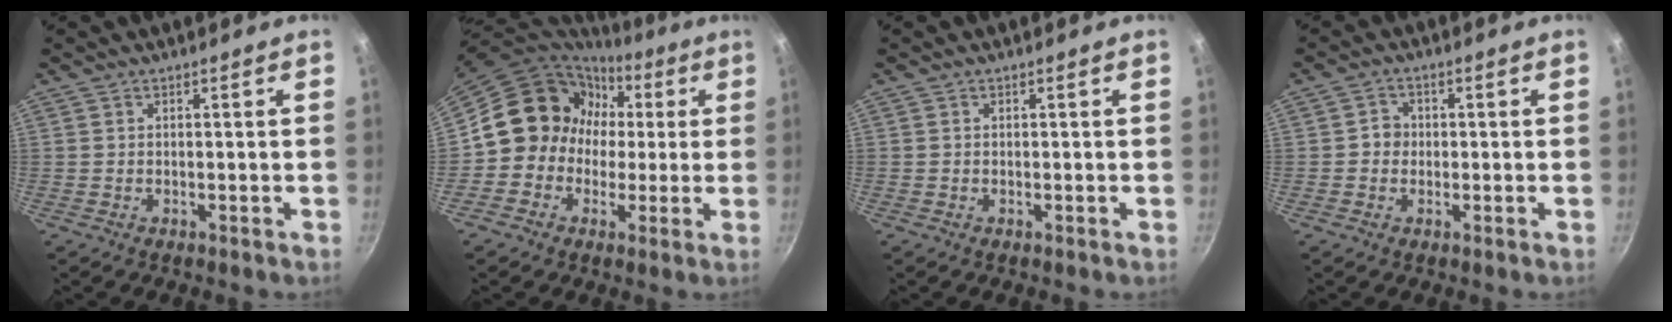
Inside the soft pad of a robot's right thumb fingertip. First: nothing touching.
{"total": 13.2, "force": [1.1, 12.2, 4.8], "torque": [-0.029, 0.033, 0.001]}
{"total": 0.0}
{"total": 2.9, "force": [-0.2, 2.7, 1.0], "torque": [0.003, 0.007, -0.009]}